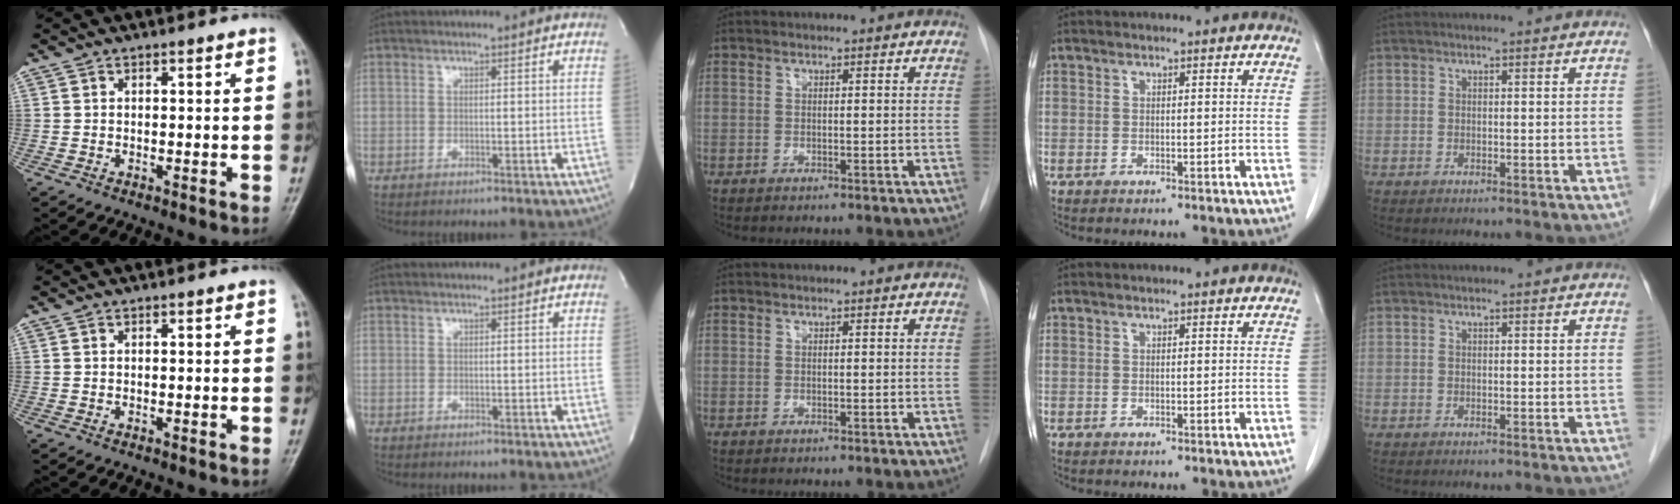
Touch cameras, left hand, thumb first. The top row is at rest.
{}